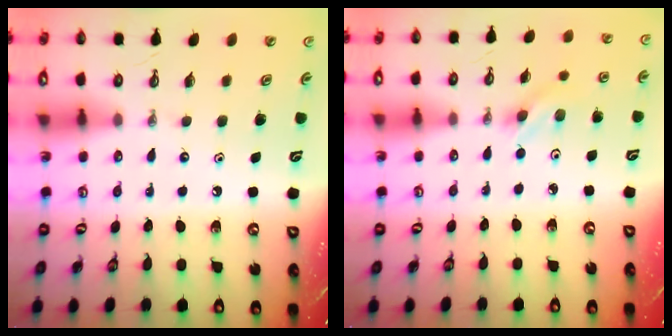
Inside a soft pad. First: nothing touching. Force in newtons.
{"total": 3.2, "press": 2.9, "slide": 1.4}